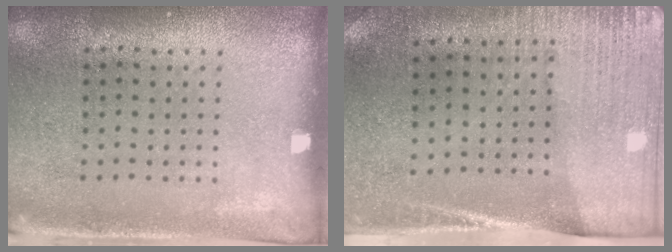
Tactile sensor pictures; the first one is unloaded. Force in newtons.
{"total": 2.7, "press": 2.4, "slide": 1.2}